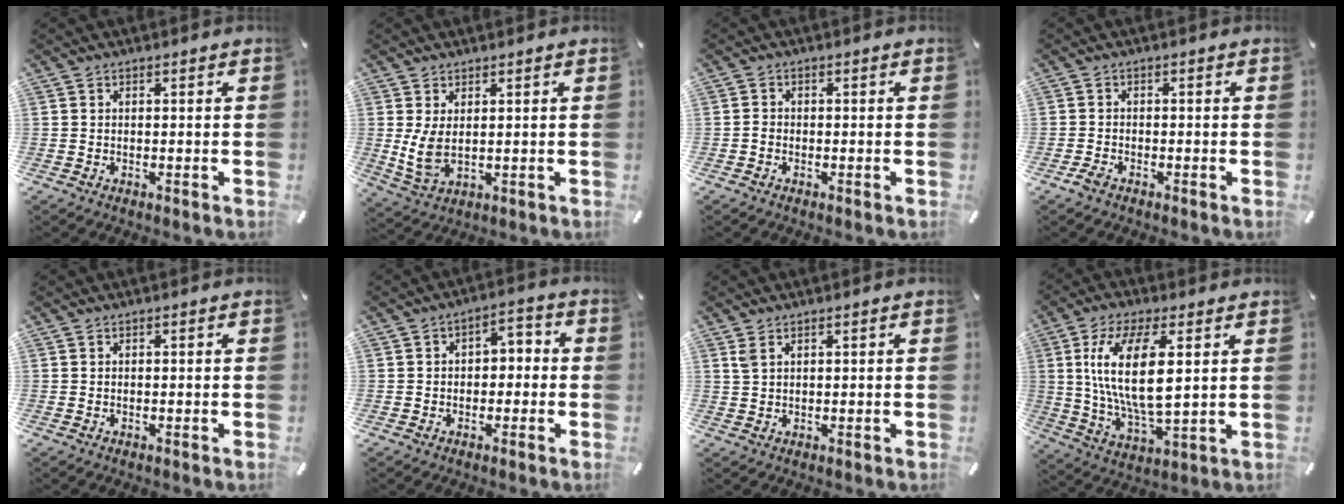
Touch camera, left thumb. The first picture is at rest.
{"total": 6.3, "force": [1.2, 3.2, 5.2], "torque": [-0.130, -0.012, 0.022]}
{"total": 1.1, "force": [-0.5, 0.8, 0.5], "torque": [-0.011, 0.002, -0.010]}
{"total": 1.6, "force": [-1.3, 0.7, 0.7], "torque": [-0.014, 0.004, -0.024]}
{"total": 0.0}
{"total": 3.8, "force": [-2.0, 2.6, 1.8], "torque": [-0.024, 0.015, -0.042]}
{"total": 1.9, "force": [1.3, 0.9, 1.0], "torque": [-0.024, -0.001, 0.025]}
{"total": 15.0, "force": [3.7, 6.1, 13.2], "torque": [-0.278, -0.015, 0.059]}